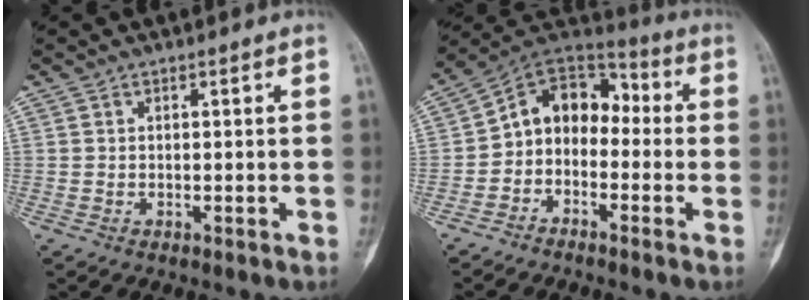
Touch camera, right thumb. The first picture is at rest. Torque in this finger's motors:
{"motor_torque": [0.65, 0.60, 0.34, -0.33, 0.05]}